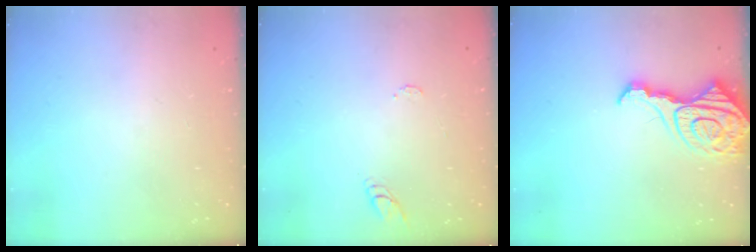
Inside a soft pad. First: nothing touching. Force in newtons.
{"total": 6.7, "press": 6.7, "slide": 0.6}
{"total": 15.1, "press": 15.0, "slide": 1.7}